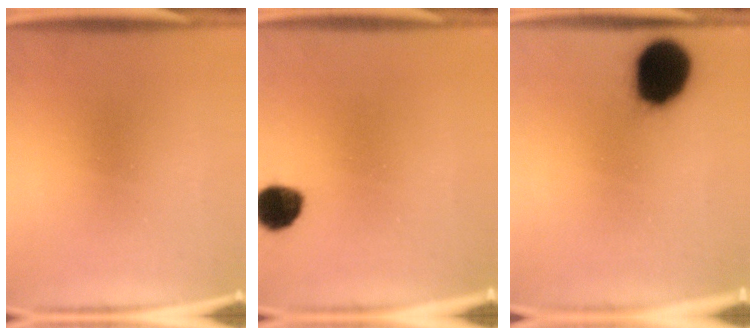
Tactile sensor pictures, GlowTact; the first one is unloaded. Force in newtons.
{"total": 7.5}
{"total": 16.8}